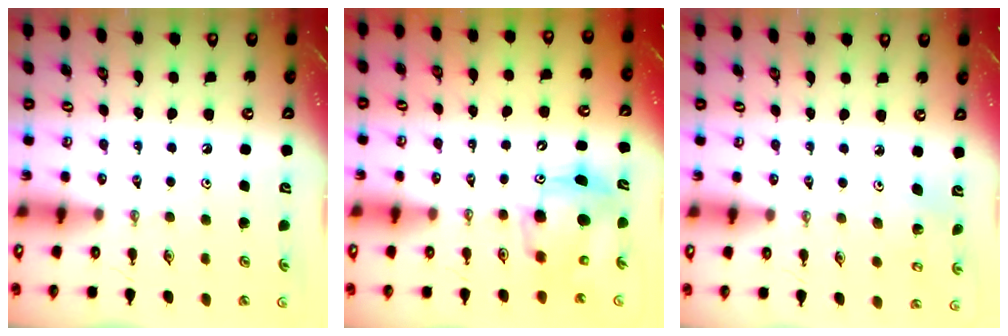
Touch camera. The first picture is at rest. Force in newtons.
{"total": 8.2, "press": 8.2, "slide": 0.6}
{"total": 2.0, "press": 2.0, "slide": 0.2}